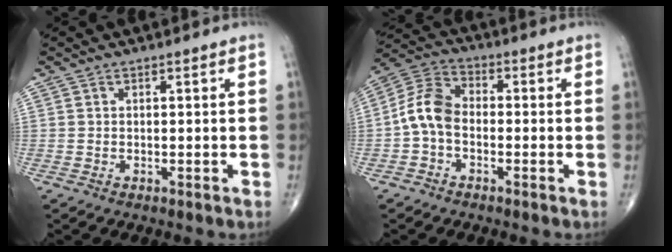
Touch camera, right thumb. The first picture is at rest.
{"total": 7.9, "force": [-1.5, 5.3, 5.7], "torque": [-0.105, 0.028, -0.045]}